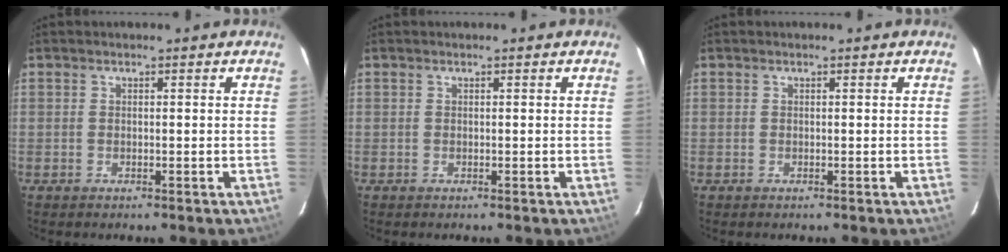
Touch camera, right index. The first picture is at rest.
{"total": 0.0}
{"total": 0.0}